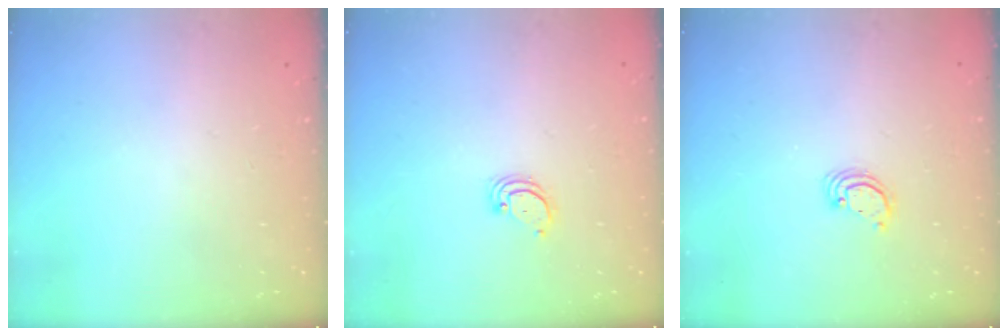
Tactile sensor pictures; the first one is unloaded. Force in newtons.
{"total": 2.3, "press": 2.3, "slide": 0.2}
{"total": 2.6, "press": 2.6, "slide": 0.2}